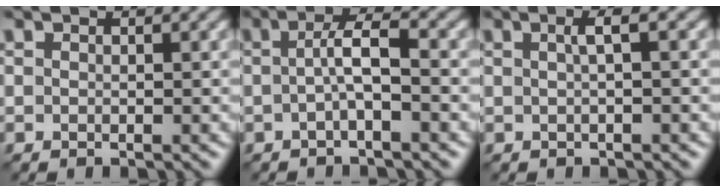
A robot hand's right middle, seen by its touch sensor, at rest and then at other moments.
{"total": 2.8, "force": [-0.3, 0.4, 2.7], "torque": [-0.050, 0.008, -0.009]}
{"total": 1.8, "force": [0.3, 0.3, 1.8], "torque": [-0.031, 0.011, 0.003]}